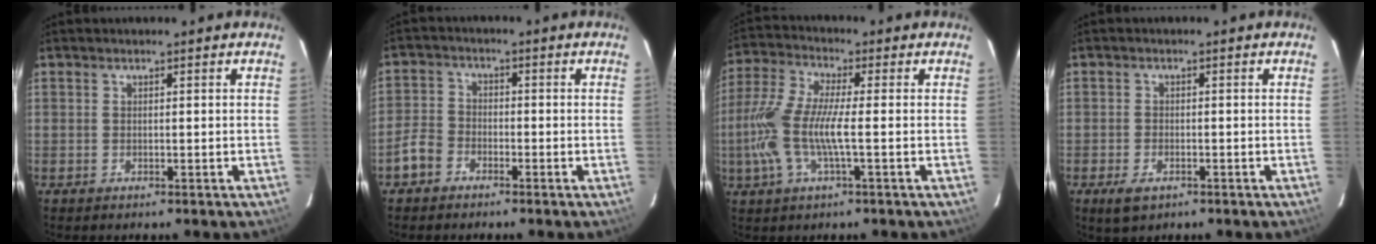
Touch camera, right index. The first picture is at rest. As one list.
[{"total": 4.5, "force": [-2.8, 3.2, 1.4], "torque": [-0.035, 0.014, -0.057]}, {"total": 11.5, "force": [-2.1, 2.2, 11.1], "torque": [-0.244, 0.000, -0.043]}, {"total": 3.8, "force": [-2.2, 2.1, 2.4], "torque": [-0.055, -0.009, -0.037]}]